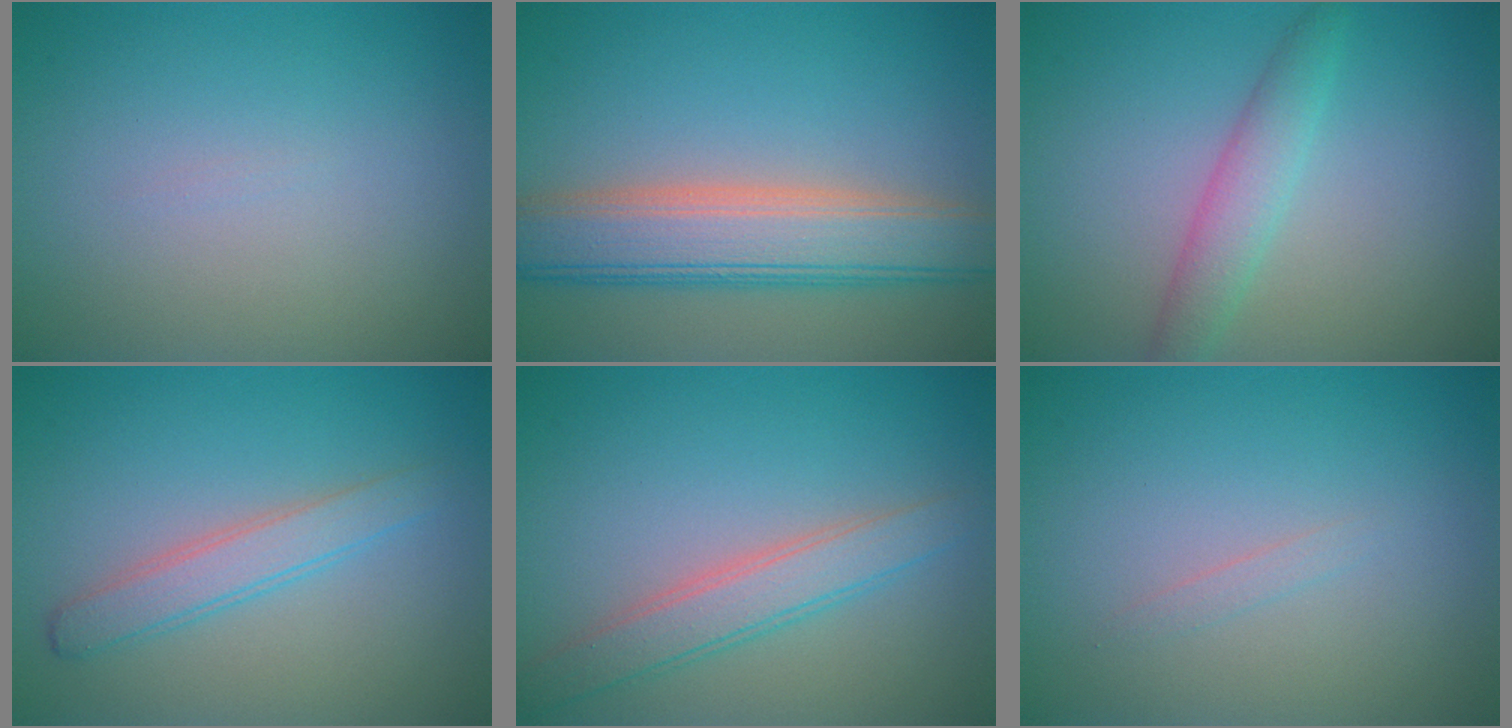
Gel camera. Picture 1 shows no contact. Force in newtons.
{"total": 7.1, "press": 7.1, "slide": 0.4}
{"total": 2.8, "press": 2.8, "slide": 0.2}
{"total": 2.6, "press": 2.6, "slide": 0.2}
{"total": 3.3, "press": 3.3, "slide": 0.2}
{"total": 0.6, "press": 0.6, "slide": 0.0}